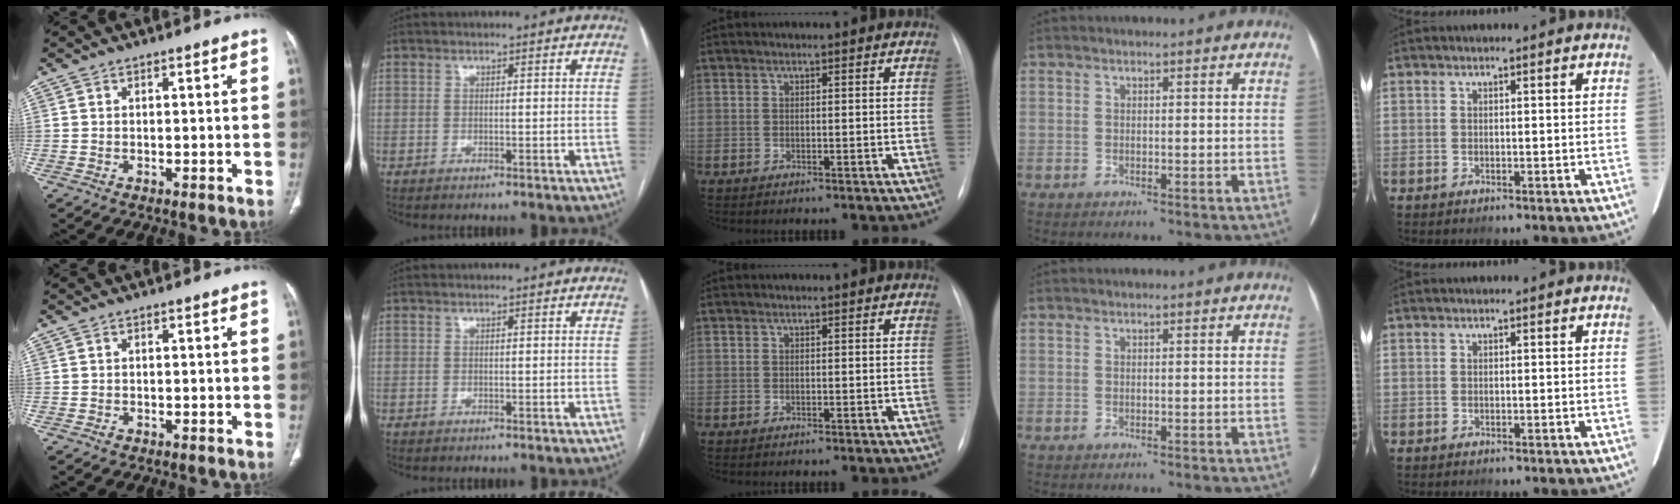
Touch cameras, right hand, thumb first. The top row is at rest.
{"thumb": {"total": 0.9, "force": [-0.5, 0.6, 0.3], "torque": [-0.004, 0.002, -0.010]}}